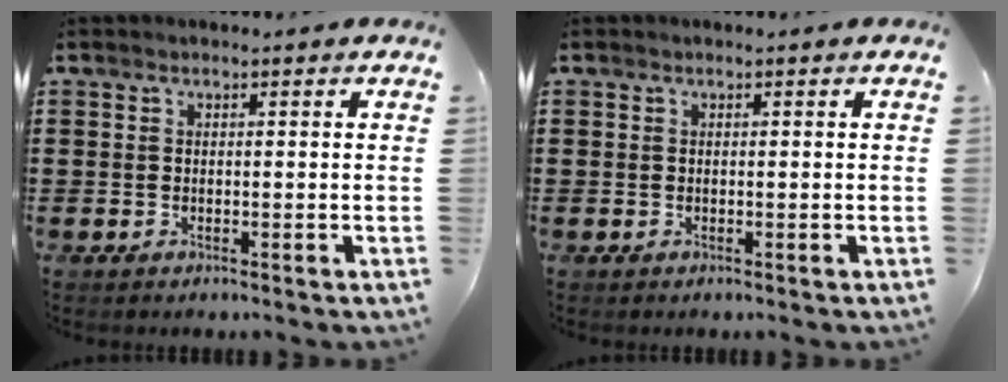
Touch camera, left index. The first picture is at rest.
{"total": 0.0}